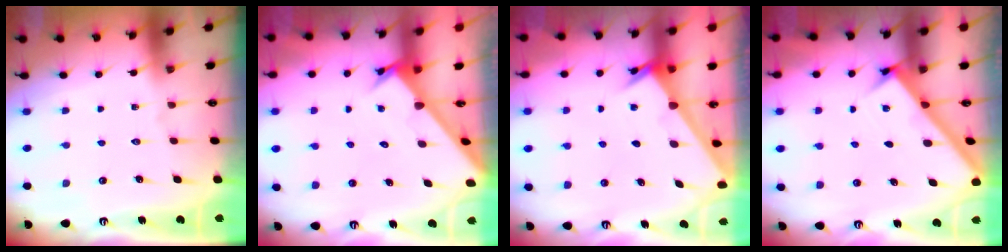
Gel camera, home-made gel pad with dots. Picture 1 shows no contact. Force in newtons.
{"total": 2.5, "press": 2.5, "slide": 0.2}
{"total": 2.6, "press": 2.6, "slide": 0.2}
{"total": 2.4, "press": 2.3, "slide": 0.3}